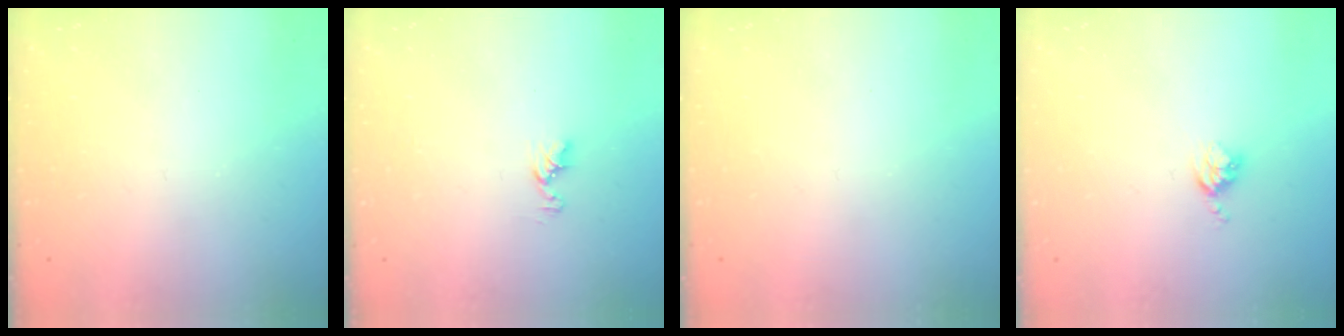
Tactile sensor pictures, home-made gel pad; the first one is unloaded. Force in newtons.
{"total": 5.1, "press": 5.1, "slide": 0.6}
{"total": 0.0}
{"total": 3.6, "press": 3.6, "slide": 0.6}